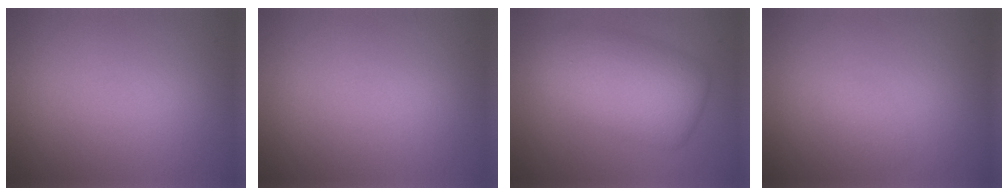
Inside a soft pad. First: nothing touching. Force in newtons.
{"total": 0.0}
{"total": 6.9, "press": 6.9, "slide": 0.2}
{"total": 0.8, "press": 0.8, "slide": 0.0}